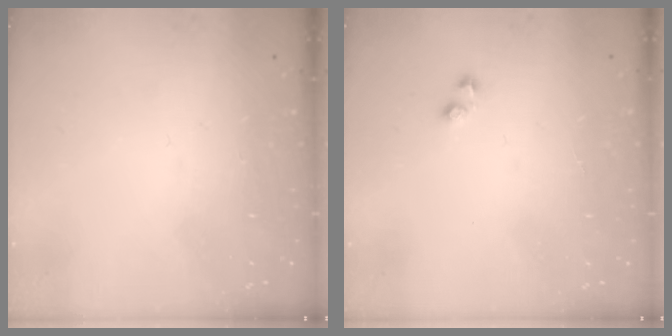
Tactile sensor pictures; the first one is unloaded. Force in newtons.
{"total": 1.0, "press": 0.9, "slide": 0.5}